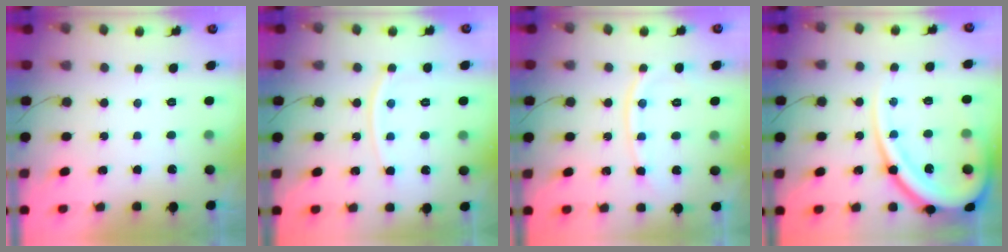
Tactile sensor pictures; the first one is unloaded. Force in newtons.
{"total": 8.6, "press": 8.5, "slide": 1.1}
{"total": 9.2, "press": 9.2, "slide": 0.2}
{"total": 19.7, "press": 19.6, "slide": 2.0}